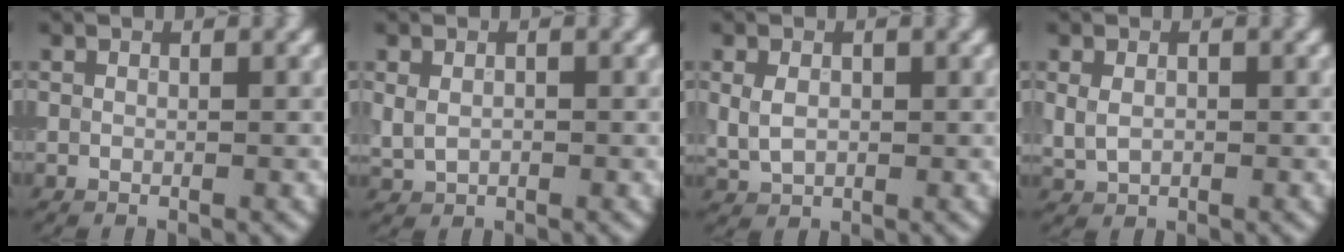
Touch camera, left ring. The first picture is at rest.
{"total": 1.5, "force": [0.0, 1.1, 1.0], "torque": [-0.022, -0.001, 0.003]}
{"total": 2.2, "force": [0.3, 1.6, 1.5], "torque": [-0.035, -0.001, 0.009]}
{"total": 1.8, "force": [0.1, 1.3, 1.2], "torque": [-0.027, -0.001, 0.006]}